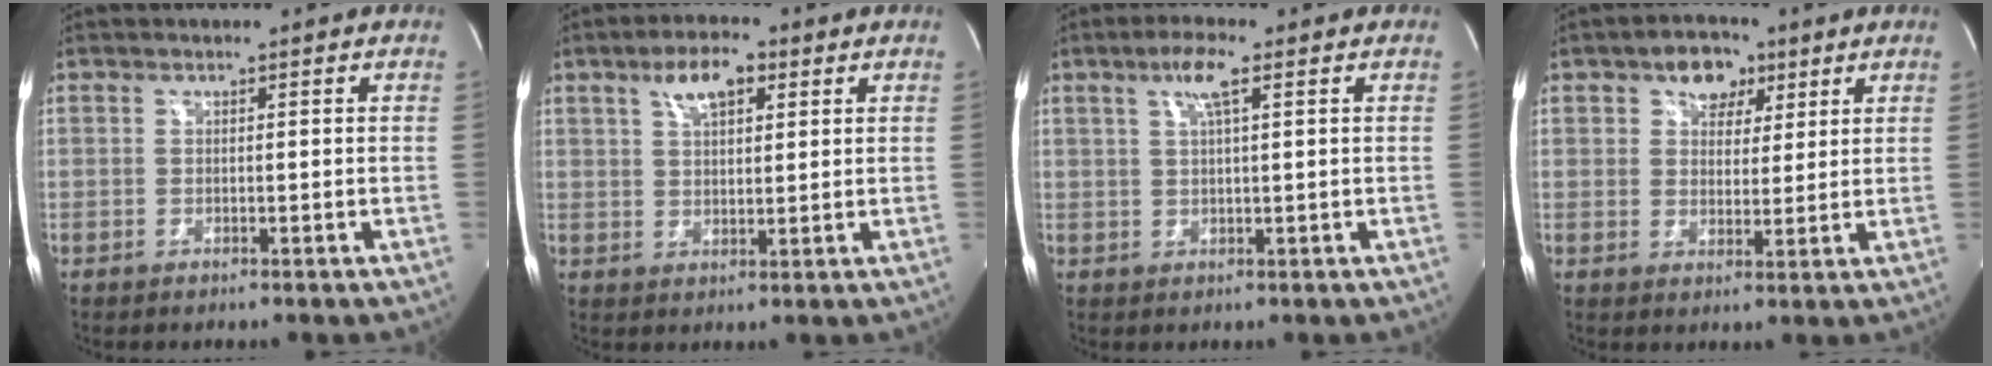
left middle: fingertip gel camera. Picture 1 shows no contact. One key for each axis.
{"total": 6.4, "fx": 3.4, "fy": 2.3, "fz": 4.9, "tx": -0.095, "ty": 0.010, "tz": 0.058}
{"total": 4.4, "fx": 2.1, "fy": 0.2, "fz": 3.8, "tx": -0.079, "ty": 0.002, "tz": 0.039}
{"total": 5.9, "fx": 3.3, "fy": 3.8, "fz": 3.0, "tx": -0.045, "ty": 0.013, "tz": 0.053}